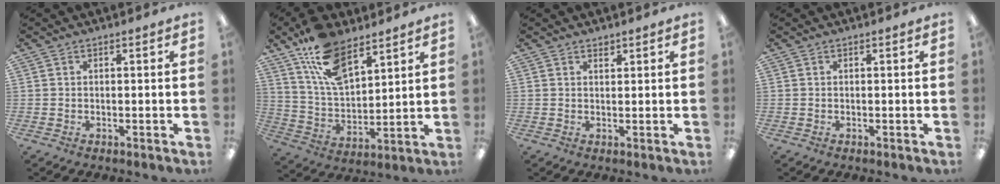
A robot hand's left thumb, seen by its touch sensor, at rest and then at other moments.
{"total": 15.6, "force": [10.1, 7.4, 9.3], "torque": [-0.177, -0.037, 0.186]}
{"total": 1.2, "force": [1.1, 0.4, 0.2], "torque": [0.003, -0.005, 0.021]}
{"total": 0.0}